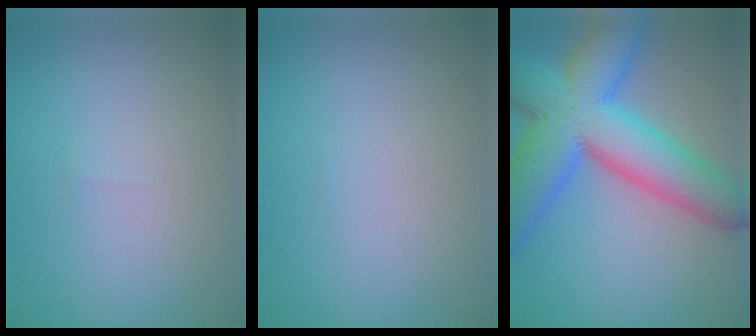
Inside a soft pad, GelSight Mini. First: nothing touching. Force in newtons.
{"total": 0.0}
{"total": 12.8, "press": 12.8, "slide": 0.5}